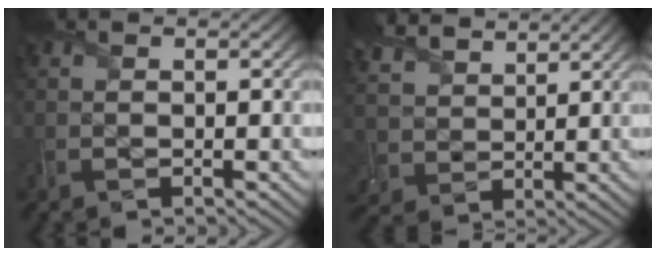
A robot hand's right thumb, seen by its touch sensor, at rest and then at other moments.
{"total": 7.6, "force": [5.3, 4.5, 3.2], "torque": [-0.103, 0.016, 0.101]}